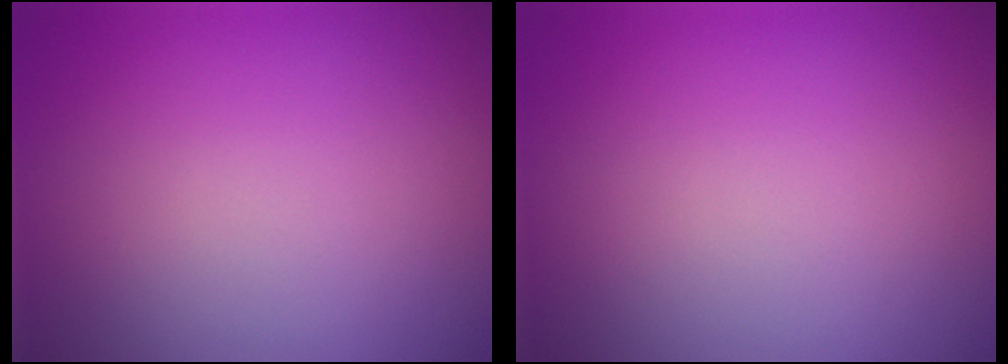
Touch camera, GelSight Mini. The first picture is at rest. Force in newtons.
{"total": 0.0}